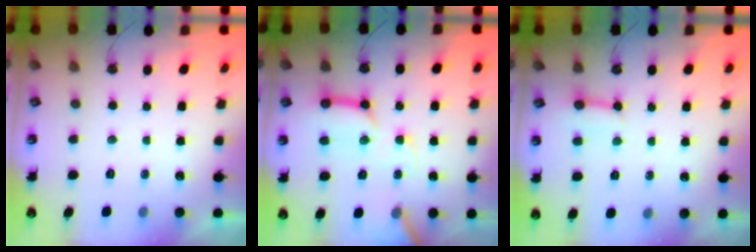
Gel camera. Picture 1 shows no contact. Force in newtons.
{"total": 14.4, "press": 14.3, "slide": 1.6}
{"total": 3.9, "press": 3.9, "slide": 0.5}